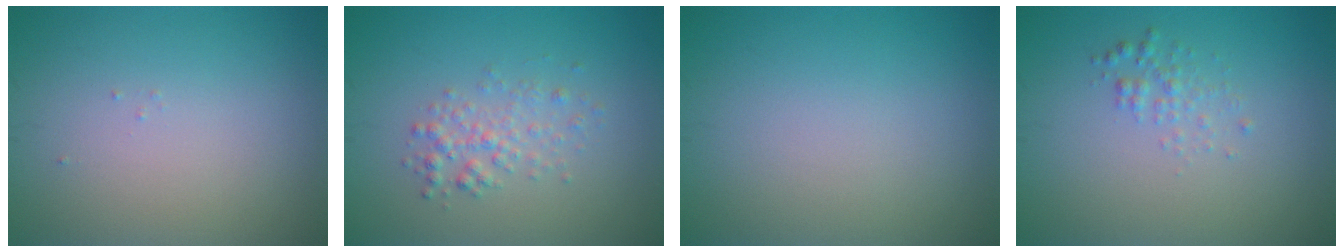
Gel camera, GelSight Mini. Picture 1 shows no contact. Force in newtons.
{"total": 2.0, "press": 2.0, "slide": 0.1}
{"total": 0.0}
{"total": 1.3, "press": 1.3, "slide": 0.0}